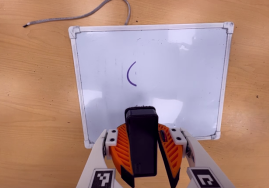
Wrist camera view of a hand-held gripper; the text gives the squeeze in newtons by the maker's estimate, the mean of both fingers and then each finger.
{"total": 9.7, "left": 9.8, "right": 9.7}